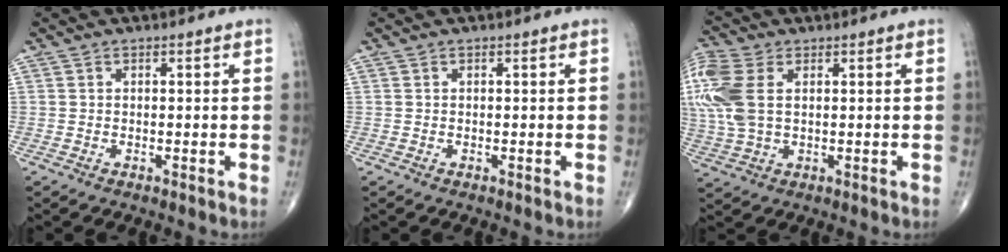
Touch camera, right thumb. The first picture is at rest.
{"total": 0.0}
{"total": 13.2, "force": [3.0, 8.1, 10.0], "torque": [-0.268, 0.009, 0.062]}